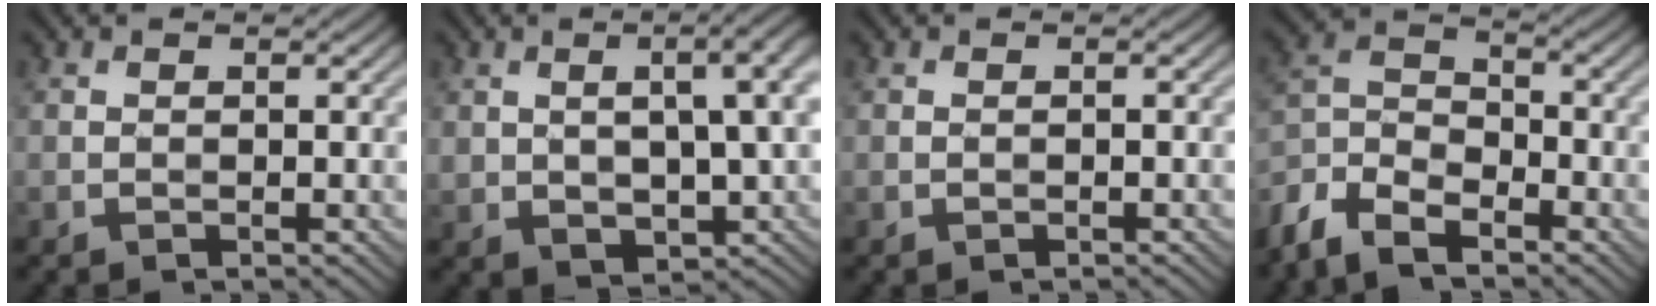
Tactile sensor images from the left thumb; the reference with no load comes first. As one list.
[{"total": 10.2, "force": [1.0, 4.6, 9.0], "torque": [-0.146, -0.001, 0.027]}, {"total": 0.6, "force": [-0.2, 0.1, 0.6], "torque": [-0.010, 0.000, -0.004]}, {"total": 8.7, "force": [-6.5, 3.9, 4.3], "torque": [-0.097, -0.008, -0.147]}]